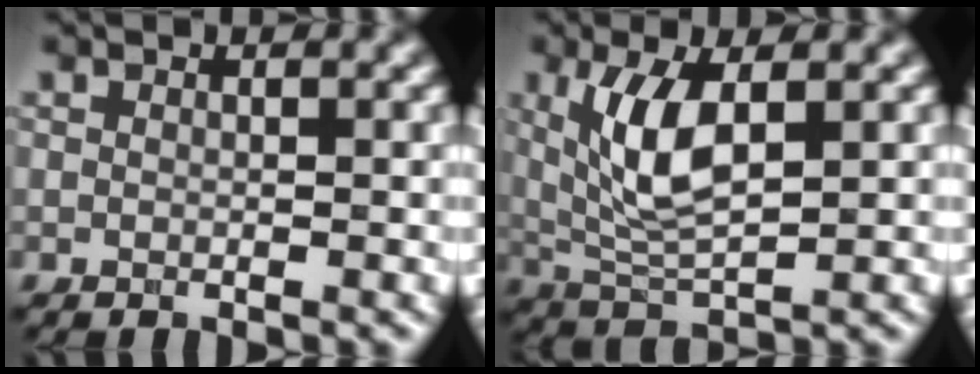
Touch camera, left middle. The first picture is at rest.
{"total": 5.4, "force": [1.4, 2.1, 4.8], "torque": [-0.114, -0.003, 0.043]}